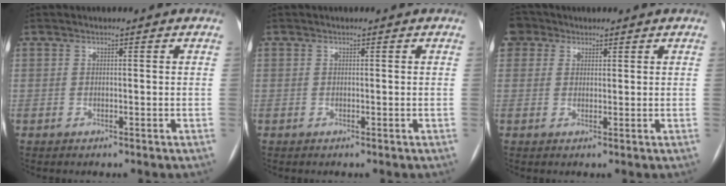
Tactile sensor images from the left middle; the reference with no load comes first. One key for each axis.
{"total": 0.0}
{"total": 4.0, "fx": 2.2, "fy": 3.3, "fz": 0.7, "tx": -0.016, "ty": 0.021, "tz": 0.042}